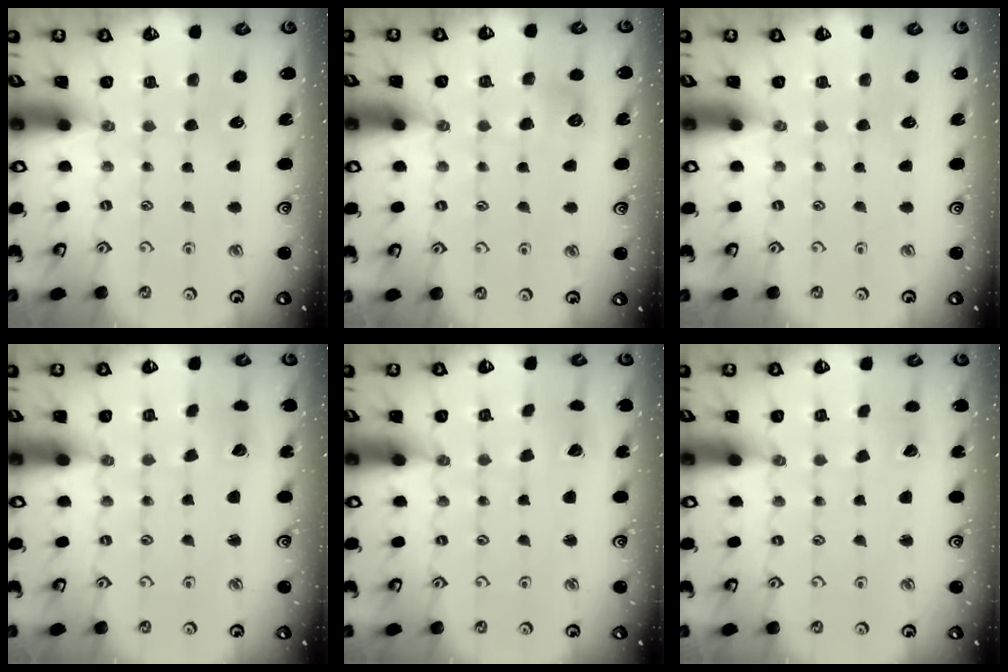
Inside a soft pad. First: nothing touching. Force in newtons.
{"total": 7.0, "press": 6.9, "slide": 1.0}
{"total": 0.0}
{"total": 2.5, "press": 2.5, "slide": 0.2}
{"total": 2.2, "press": 2.2, "slide": 0.2}
{"total": 2.2, "press": 2.2, "slide": 0.2}